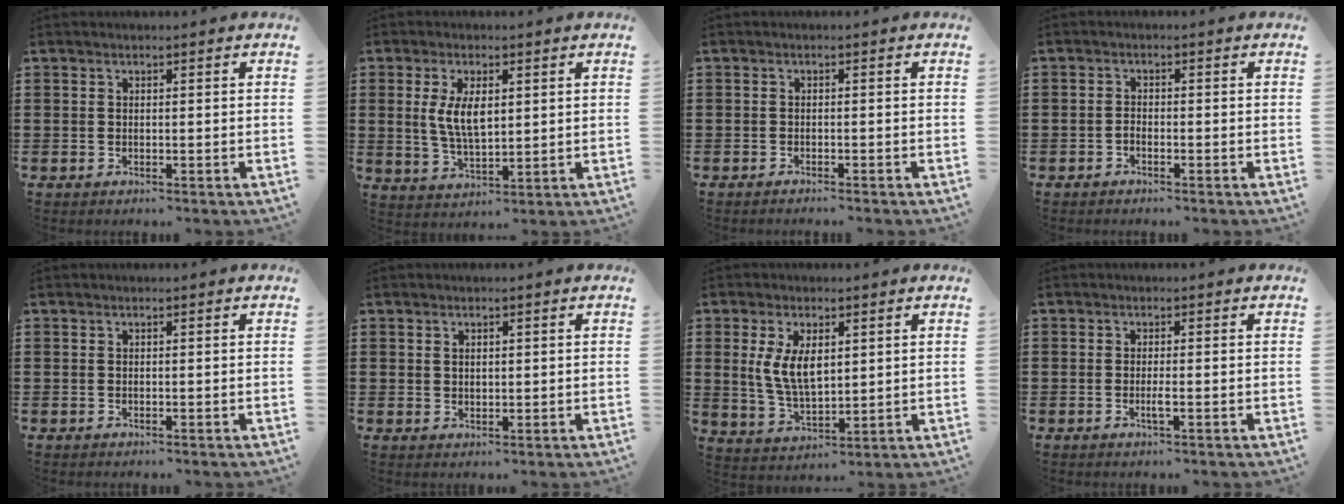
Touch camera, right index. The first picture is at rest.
{"total": 6.1, "force": [1.1, 2.7, 5.4], "torque": [-0.116, 0.004, 0.017]}
{"total": 0.8, "force": [-0.8, -0.1, 0.1], "torque": [-0.003, -0.001, -0.016]}
{"total": 0.9, "force": [-0.8, 0.4, 0.3], "torque": [-0.009, -0.003, -0.014]}
{"total": 0.0}
{"total": 1.1, "force": [0.7, 0.7, 0.4], "torque": [-0.008, 0.004, 0.014]}
{"total": 7.0, "force": [1.5, 3.5, 5.9], "torque": [-0.126, 0.007, 0.025]}
{"total": 1.5, "force": [-0.5, 0.0, 1.3], "torque": [-0.031, -0.005, -0.012]}